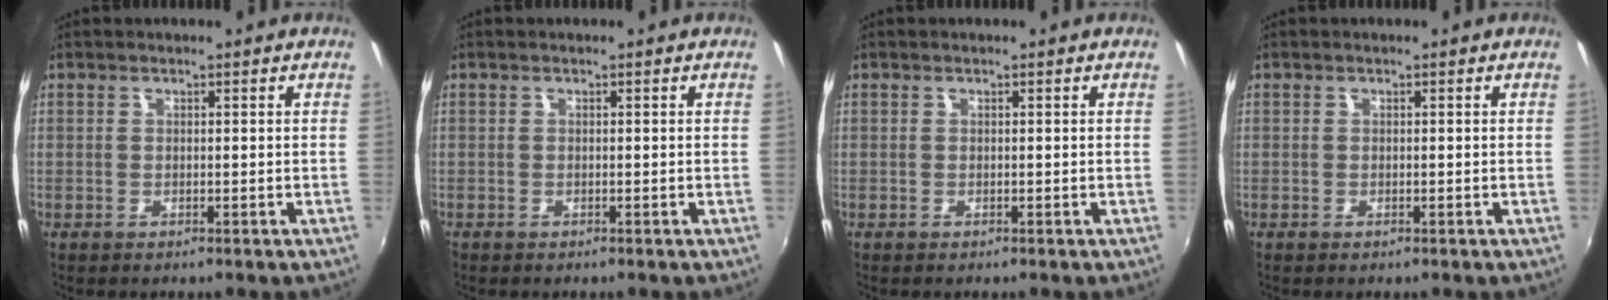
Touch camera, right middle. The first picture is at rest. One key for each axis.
{"total": 0.0}
{"total": 0.0}
{"total": 0.0}